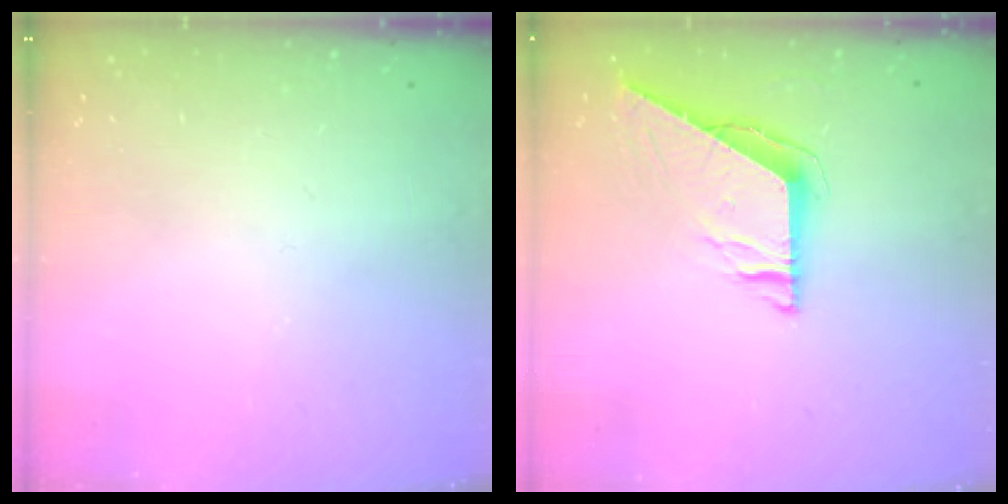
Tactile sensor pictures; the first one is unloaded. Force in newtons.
{"total": 7.2, "press": 7.2, "slide": 0.5}